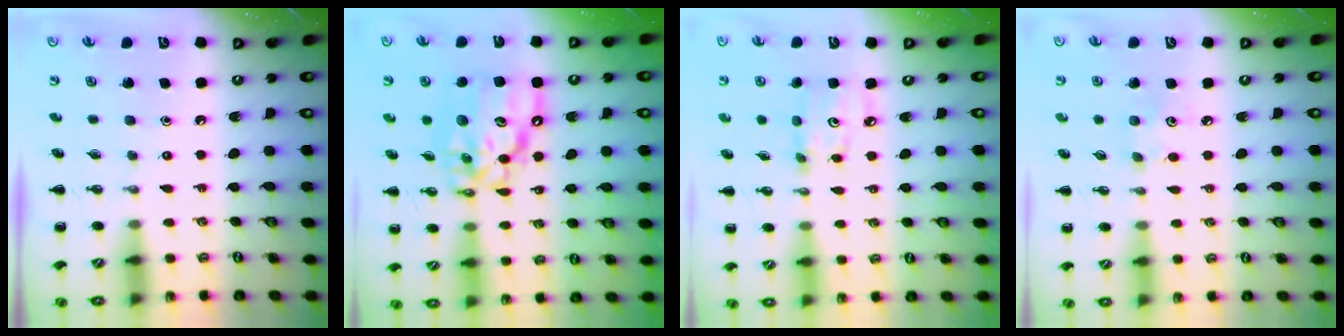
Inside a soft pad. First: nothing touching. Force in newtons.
{"total": 12.6, "press": 12.2, "slide": 3.4}
{"total": 4.6, "press": 4.6, "slide": 0.5}
{"total": 4.1, "press": 3.9, "slide": 1.1}